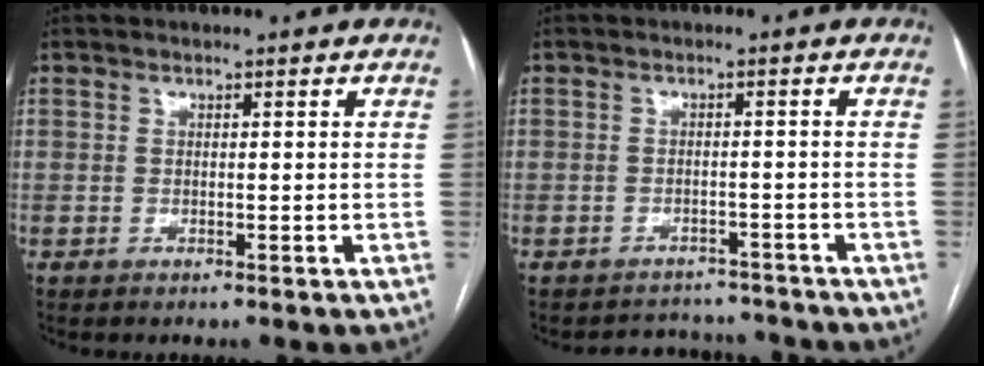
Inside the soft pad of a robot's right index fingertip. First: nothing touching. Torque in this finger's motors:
{"motor_torque": [-0.49, 0.20, -0.14, -0.06]}